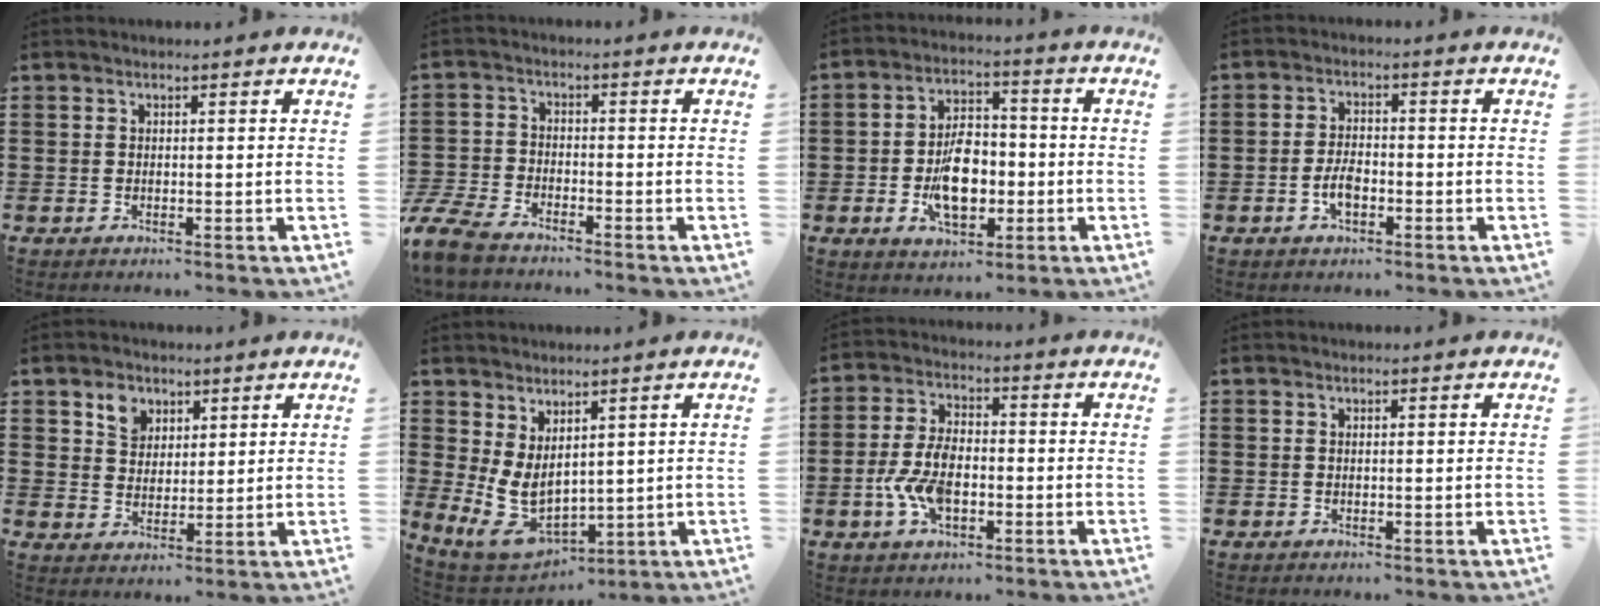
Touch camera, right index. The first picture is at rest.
{"total": 5.1, "force": [-4.8, 0.9, 1.6], "torque": [-0.066, -0.007, -0.104]}
{"total": 8.9, "force": [-1.8, 5.0, 7.1], "torque": [-0.125, 0.004, -0.036]}
{"total": 3.8, "force": [-1.4, 1.9, 2.9], "torque": [-0.067, 0.001, -0.029]}
{"total": 4.3, "force": [2.6, 3.2, 1.2], "torque": [-0.030, 0.009, 0.046]}
{"total": 6.7, "force": [1.2, 4.1, 5.1], "torque": [-0.131, -0.020, 0.026]}
{"total": 7.5, "force": [-2.0, 4.1, 5.9], "torque": [-0.144, 0.000, -0.043]}
{"total": 0.0}